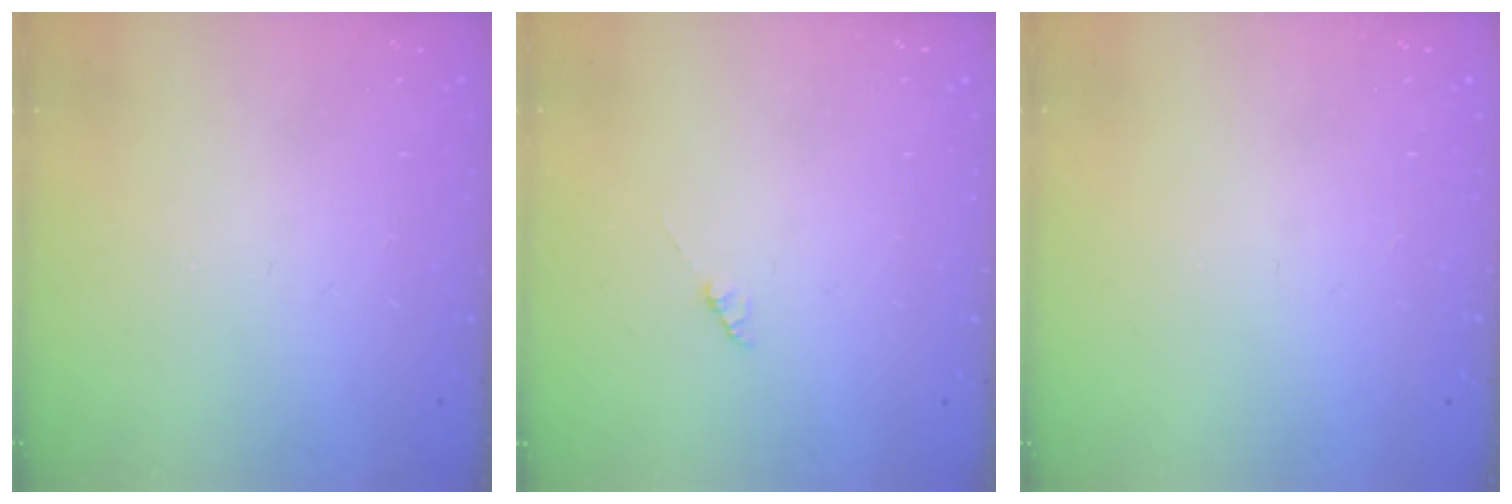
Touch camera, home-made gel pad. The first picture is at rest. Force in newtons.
{"total": 1.4, "press": 1.4, "slide": 0.2}
{"total": 0.0}